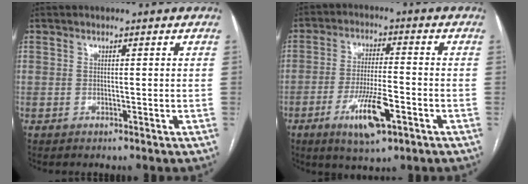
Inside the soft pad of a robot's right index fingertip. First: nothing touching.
{"total": 9.5, "force": [-4.4, 2.0, 8.2], "torque": [-0.156, -0.012, -0.071]}